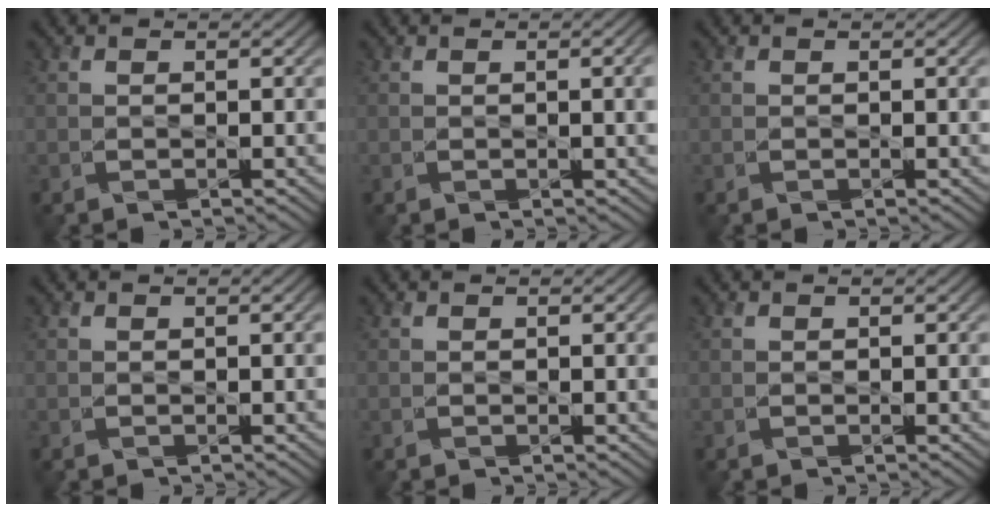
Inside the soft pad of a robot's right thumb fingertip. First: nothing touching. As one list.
[{"total": 2.8, "force": [0.3, 0.5, 2.8], "torque": [-0.039, 0.006, 0.006]}, {"total": 0.7, "force": [0.2, 0.0, 0.7], "torque": [-0.010, 0.000, 0.004]}, {"total": 0.6, "force": [0.1, 0.0, 0.6], "torque": [-0.009, 0.004, 0.001]}, {"total": 0.6, "force": [0.1, 0.0, 0.6], "torque": [-0.008, 0.001, 0.002]}, {"total": 0.0}]